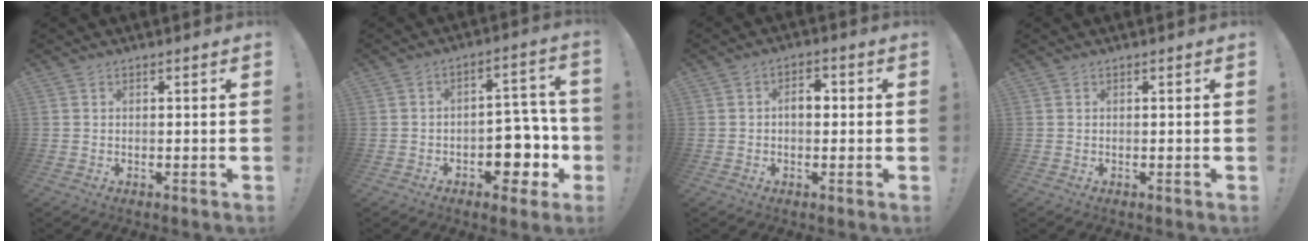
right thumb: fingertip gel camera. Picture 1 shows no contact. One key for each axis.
{"total": 11.0, "fx": -4.3, "fy": 7.6, "fz": 6.5, "tx": -0.049, "ty": 0.025, "tz": -0.065}
{"total": 4.9, "fx": -0.1, "fy": 2.9, "fz": 4.0, "tx": -0.059, "ty": 0.010, "tz": -0.007}
{"total": 0.0}